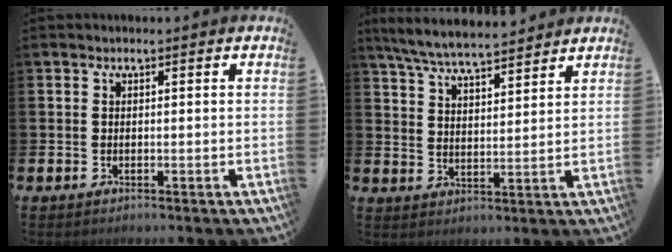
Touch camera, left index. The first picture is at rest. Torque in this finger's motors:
{"motor_torque": [1.01, -1.13, 0.69, 0.21]}